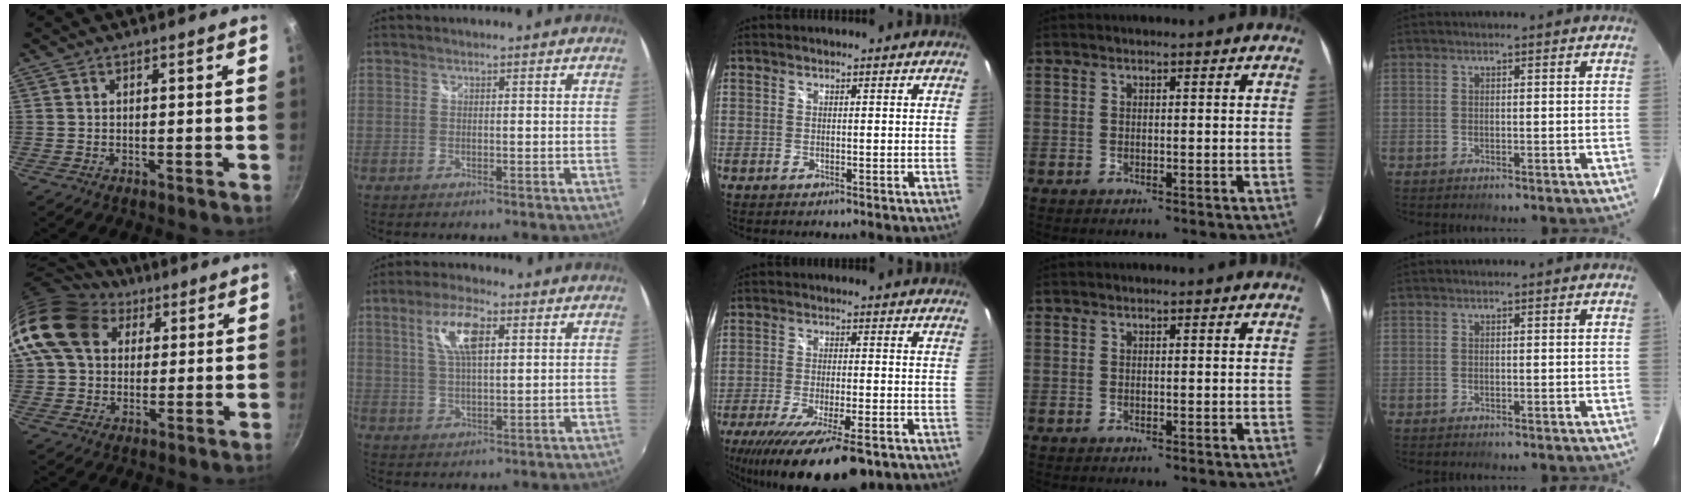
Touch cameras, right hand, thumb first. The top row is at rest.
{"thumb": {"total": 17.2, "force": [6.2, 13.1, 9.2], "torque": [-0.161, 0.016, 0.101]}, "index": {"total": 8.5, "force": [3.1, 3.1, 7.2], "torque": [-0.139, 0.011, 0.059]}, "middle": {"total": 18.6, "force": [-12.6, 4.6, 12.9], "torque": [-0.243, -0.065, -0.197]}}